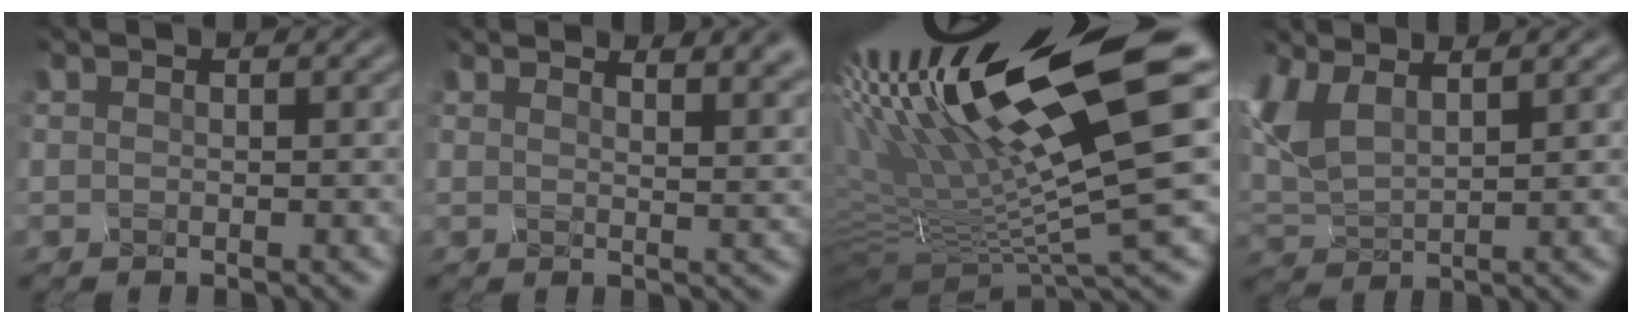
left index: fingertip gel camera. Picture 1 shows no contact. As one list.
[{"total": 7.4, "force": [5.4, 2.7, 4.2], "torque": [-0.041, 0.025, 0.054]}, {"total": 14.6, "force": [1.0, 2.2, 14.4], "torque": [-0.239, -0.010, 0.041]}, {"total": 3.3, "force": [1.1, 1.8, 2.6], "torque": [-0.090, -0.001, 0.044]}]